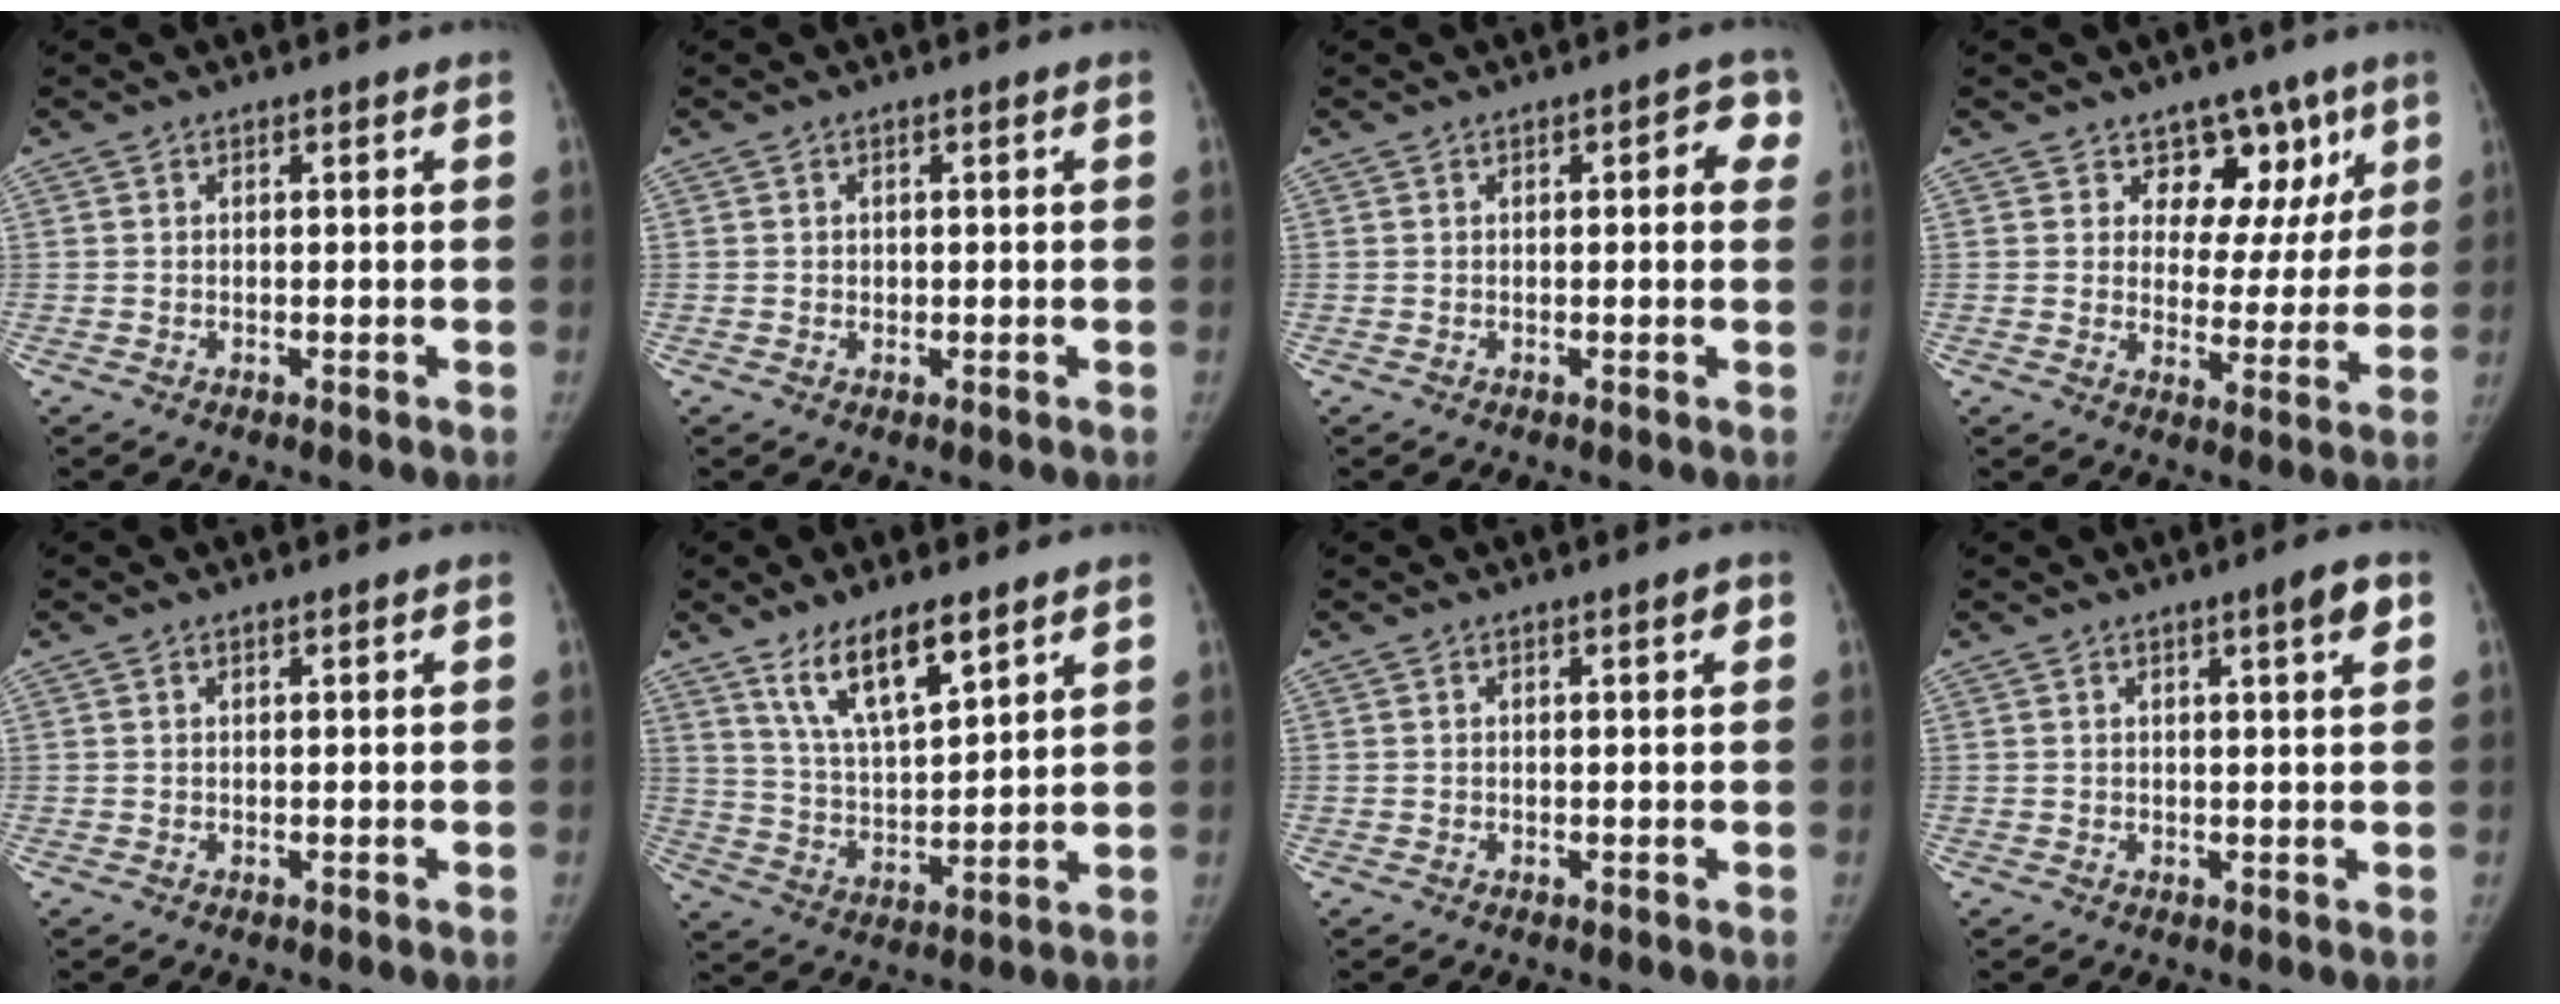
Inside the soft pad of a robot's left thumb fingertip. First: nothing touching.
{"total": 0.8, "force": [0.0, 0.7, 0.1], "torque": [0.007, 0.002, 0.000]}
{"total": 3.7, "force": [1.1, 1.7, 3.2], "torque": [-0.016, 0.004, 0.004]}
{"total": 10.4, "force": [6.4, 7.2, 3.8], "torque": [0.012, -0.023, 0.087]}
{"total": 0.0}
{"total": 11.4, "force": [7.5, 3.7, 7.9], "torque": [-0.124, -0.043, 0.146]}
{"total": 1.1, "force": [0.5, 0.2, 1.0], "torque": [-0.011, 0.001, 0.006]}
{"total": 3.5, "force": [1.7, 0.3, 3.0], "torque": [-0.037, -0.006, 0.024]}